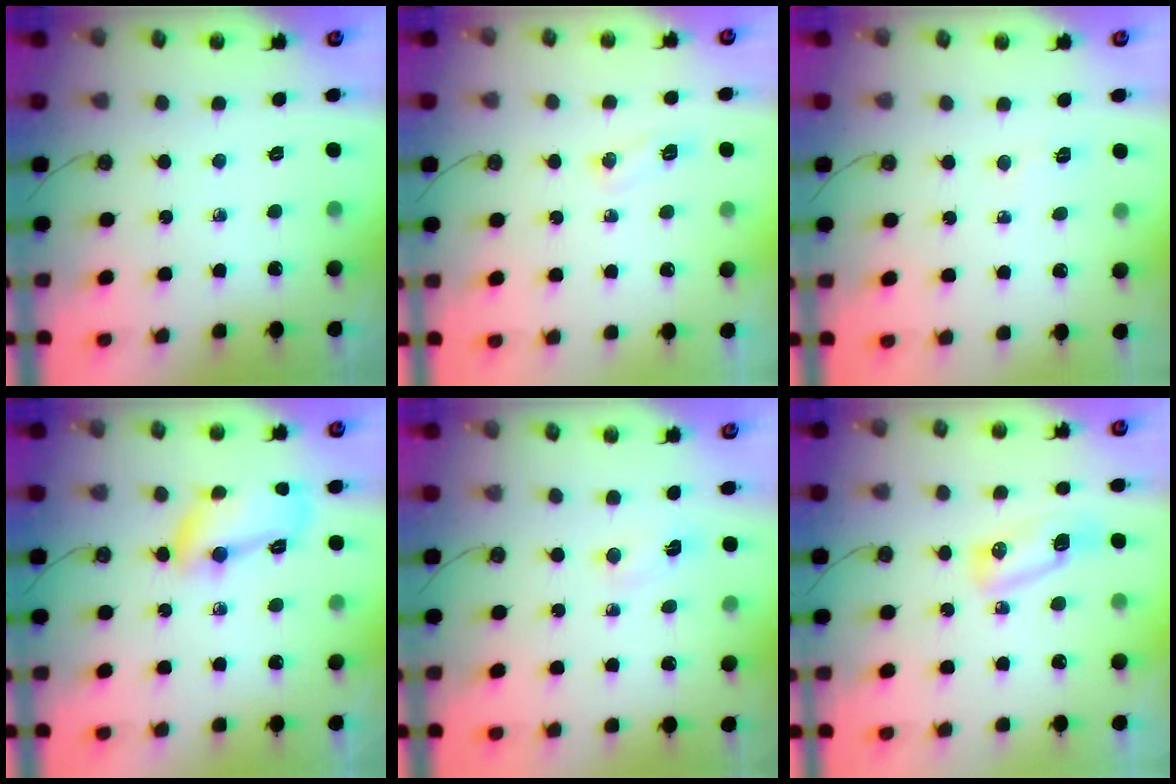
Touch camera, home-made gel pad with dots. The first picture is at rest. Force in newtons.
{"total": 4.0, "press": 4.0, "slide": 0.5}
{"total": 4.2, "press": 4.2, "slide": 0.6}
{"total": 10.7, "press": 10.6, "slide": 1.4}
{"total": 2.1, "press": 1.8, "slide": 1.0}
{"total": 7.3, "press": 7.2, "slide": 0.7}